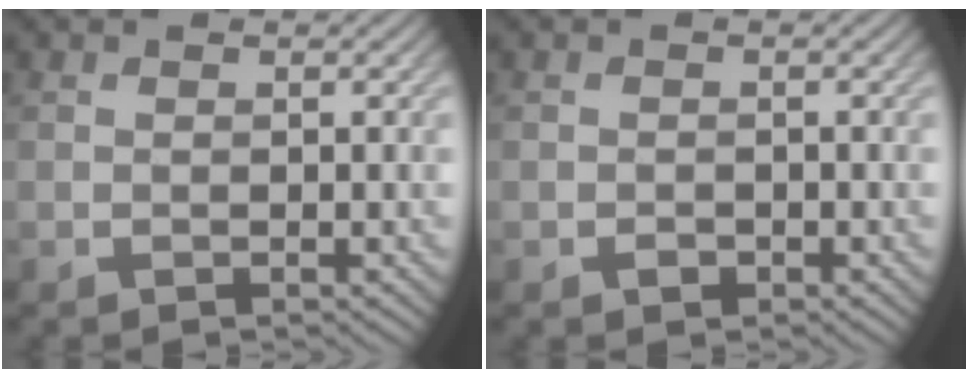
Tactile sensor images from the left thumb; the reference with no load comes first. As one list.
[{"total": 0.8, "force": [-0.5, 0.6, 0.3], "torque": [-0.004, -0.003, -0.009]}]